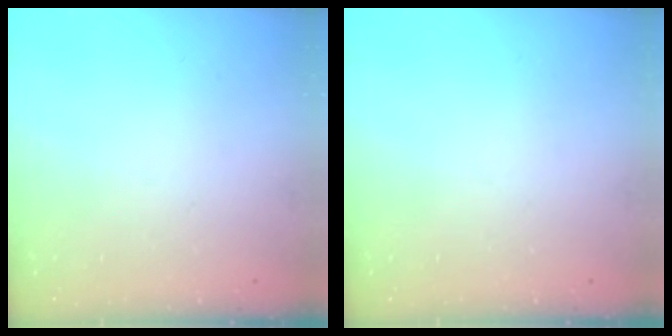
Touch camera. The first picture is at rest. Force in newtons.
{"total": 0.0}